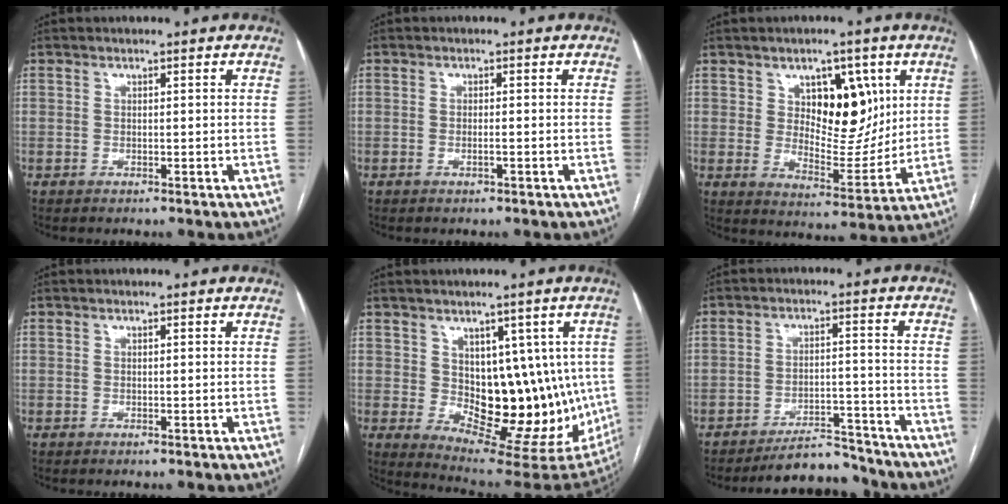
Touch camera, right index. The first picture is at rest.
{"total": 1.0, "force": [-0.4, 0.2, 0.9], "torque": [-0.020, -0.001, -0.006]}
{"total": 11.0, "force": [4.0, 5.8, 8.5], "torque": [-0.117, 0.006, 0.073]}
{"total": 0.0}
{"total": 14.7, "force": [0.6, 7.8, 12.4], "torque": [-0.148, 0.002, 0.030]}
{"total": 7.0, "force": [-6.8, 1.5, 0.5], "torque": [0.003, 0.021, -0.109]}